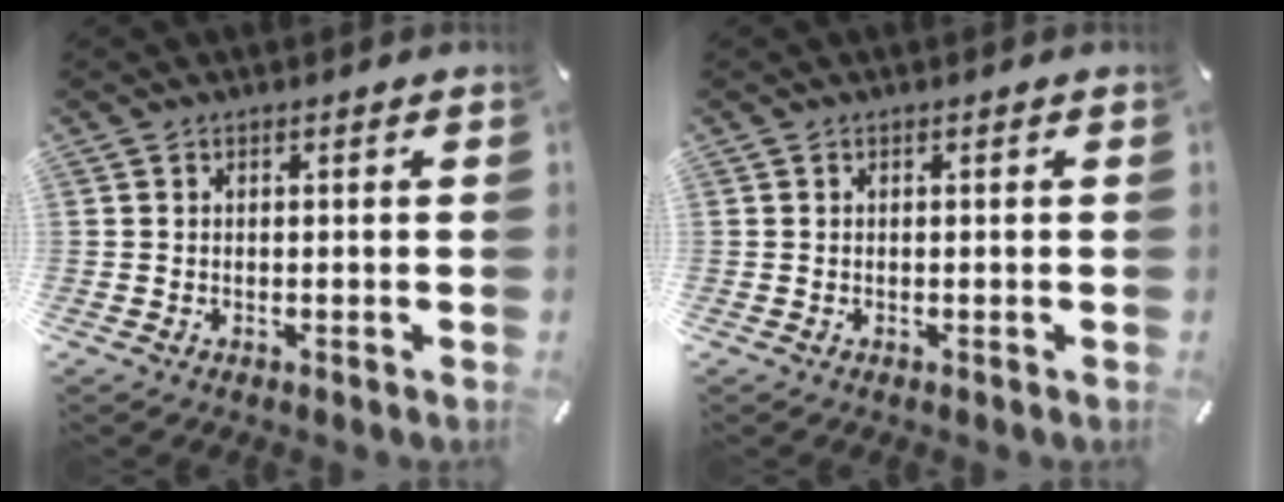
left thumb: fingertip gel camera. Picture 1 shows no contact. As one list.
[{"total": 0.0}]